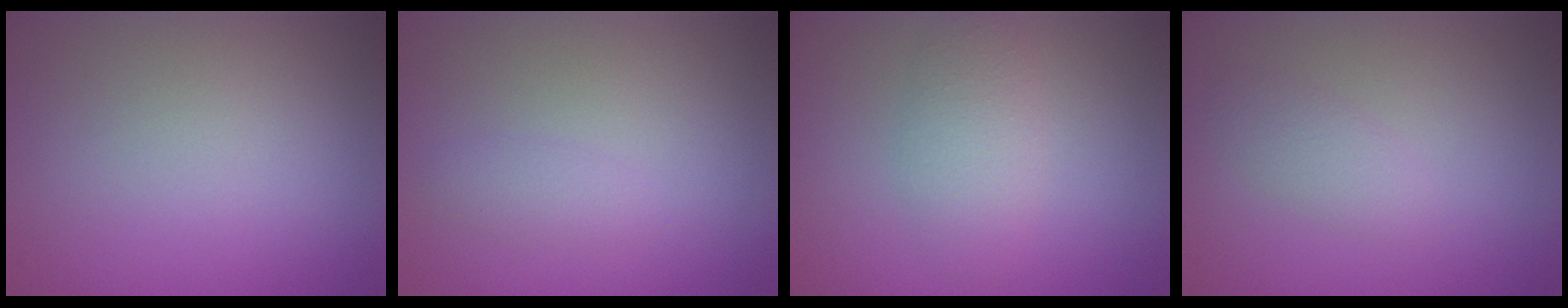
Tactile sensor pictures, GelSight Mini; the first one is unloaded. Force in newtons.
{"total": 1.1, "press": 1.0, "slide": 0.1}
{"total": 2.7, "press": 2.7, "slide": 0.1}
{"total": 1.6, "press": 1.6, "slide": 0.1}